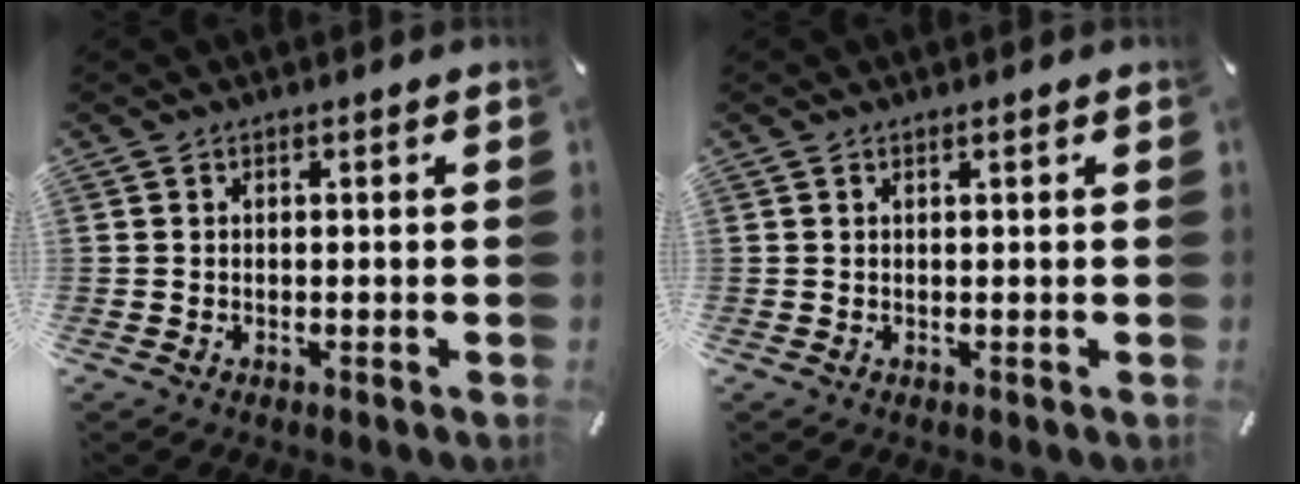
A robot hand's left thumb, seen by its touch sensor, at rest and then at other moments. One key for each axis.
{"total": 0.5, "fx": 0.3, "fy": 0.0, "fz": 0.4, "tx": -0.008, "ty": 0.001, "tz": 0.004}